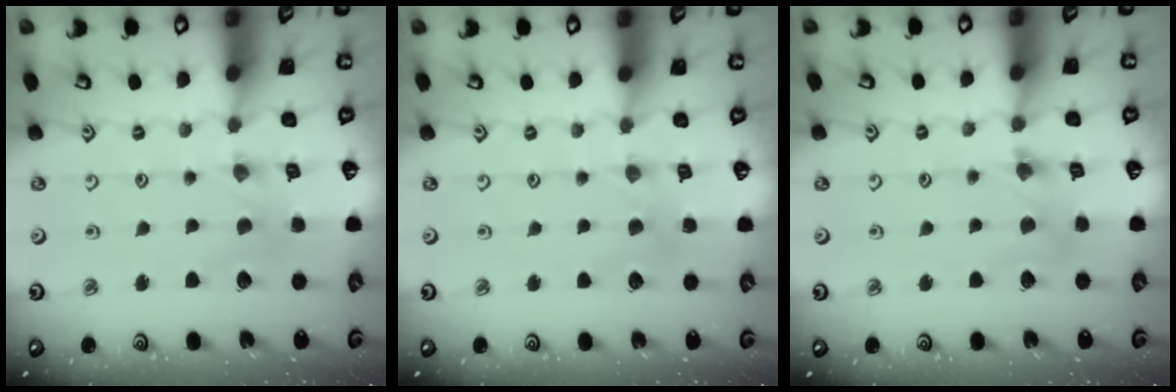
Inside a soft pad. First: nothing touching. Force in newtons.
{"total": 2.2, "press": 2.1, "slide": 0.5}
{"total": 3.5, "press": 3.5, "slide": 0.3}